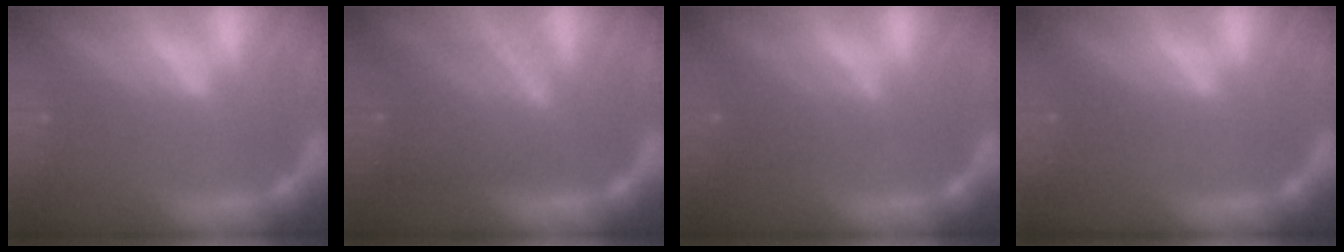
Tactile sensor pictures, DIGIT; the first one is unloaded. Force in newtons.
{"total": 7.6}
{"total": 3.0}
{"total": 0.9}